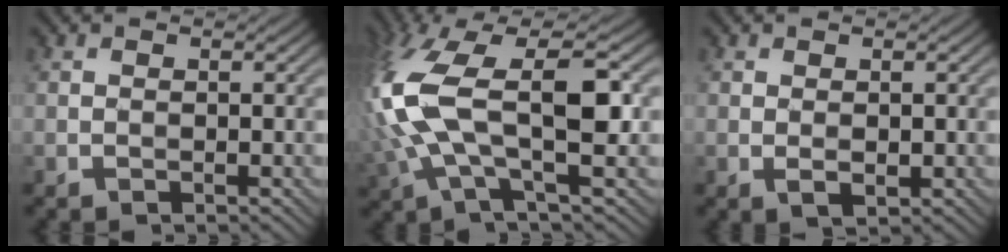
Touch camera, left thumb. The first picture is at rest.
{"total": 13.6, "force": [0.2, 5.1, 12.6], "torque": [-0.286, 0.005, -0.005]}
{"total": 1.5, "force": [-0.2, 0.8, 1.2], "torque": [-0.024, -0.004, 0.001]}